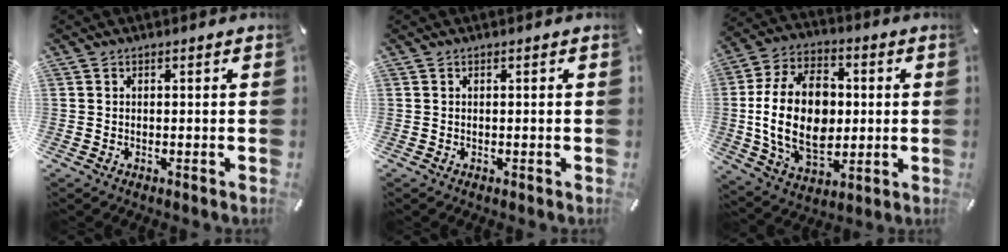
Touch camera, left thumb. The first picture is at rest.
{"total": 0.0}
{"total": 20.3, "force": [-0.1, 14.2, 14.5], "torque": [-0.298, 0.002, -0.004]}